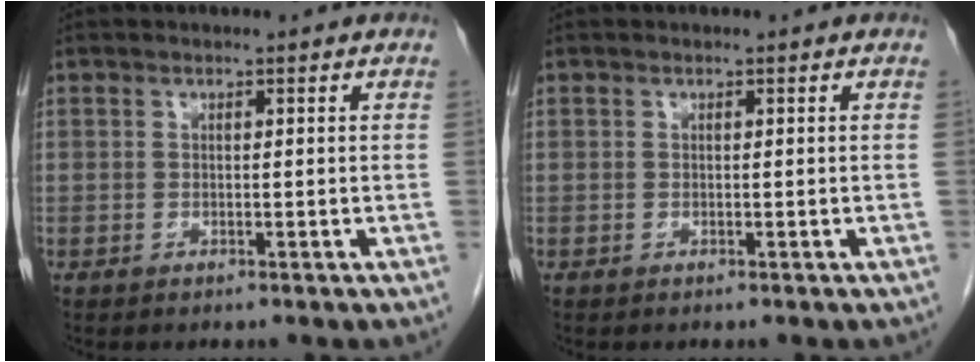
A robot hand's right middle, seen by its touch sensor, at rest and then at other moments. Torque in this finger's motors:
{"motor_torque": [-0.02, 0.00, 0.00, 0.01]}